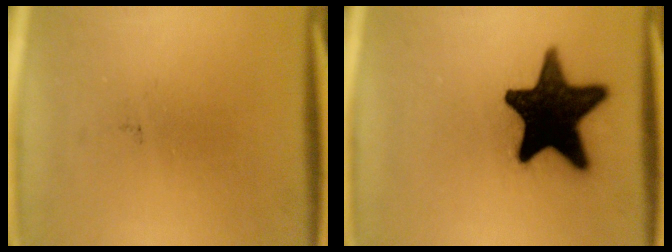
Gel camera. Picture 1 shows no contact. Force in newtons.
{"total": 19.2}